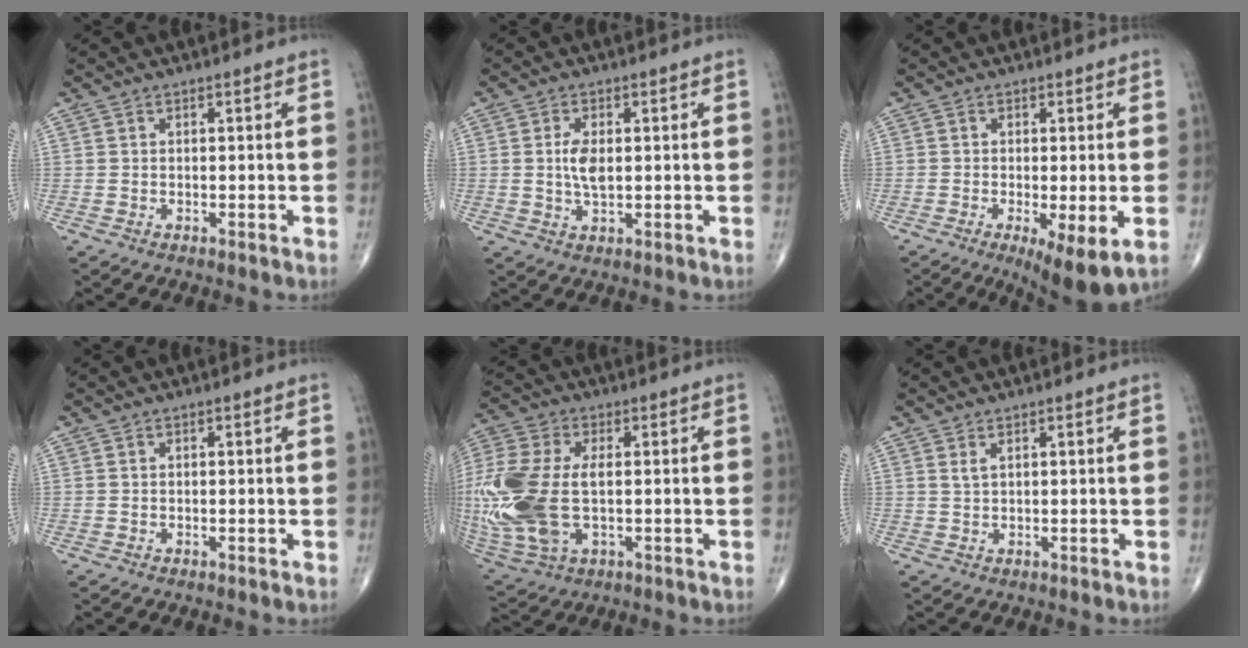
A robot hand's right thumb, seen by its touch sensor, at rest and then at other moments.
{"total": 4.6, "force": [0.4, 2.2, 4.0], "torque": [-0.080, -0.004, 0.009]}
{"total": 8.9, "force": [-3.0, 2.2, 8.1], "torque": [-0.129, -0.023, -0.045]}
{"total": 0.0}
{"total": 22.2, "force": [-1.1, 12.5, 18.3], "torque": [-0.472, -0.010, -0.007]}
{"total": 1.1, "force": [0.7, 0.3, 0.8], "torque": [-0.018, 0.002, 0.016]}